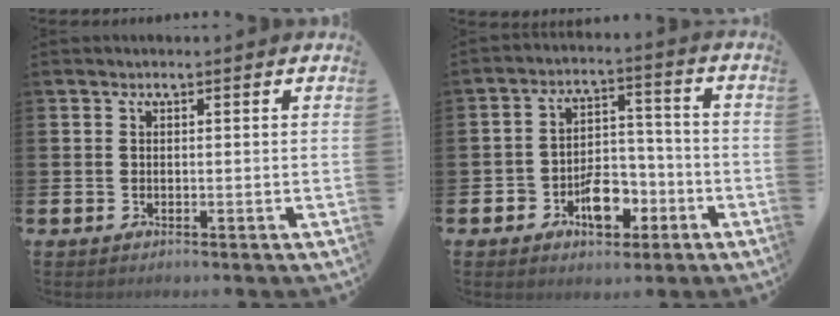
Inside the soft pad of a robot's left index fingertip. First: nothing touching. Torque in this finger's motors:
{"motor_torque": [0.69, 0.60, 0.28, 0.15]}